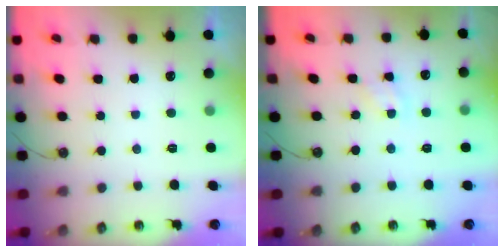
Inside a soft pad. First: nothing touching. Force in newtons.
{"total": 2.6, "press": 2.6, "slide": 0.4}